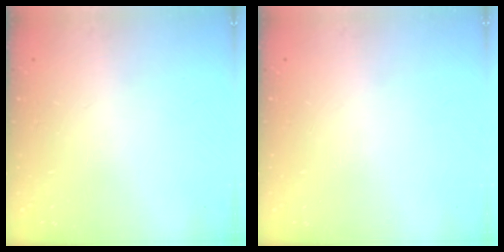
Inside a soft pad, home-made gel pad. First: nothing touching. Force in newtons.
{"total": 0.0}